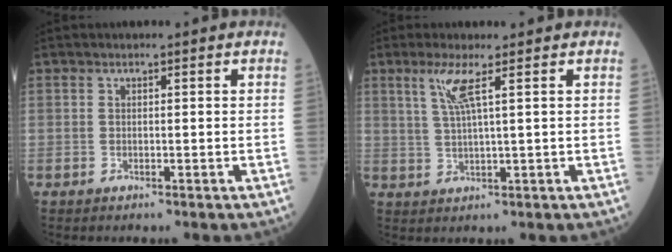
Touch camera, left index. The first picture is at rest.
{"total": 4.0, "force": [1.8, -0.4, 3.5], "torque": [-0.080, -0.004, 0.039]}